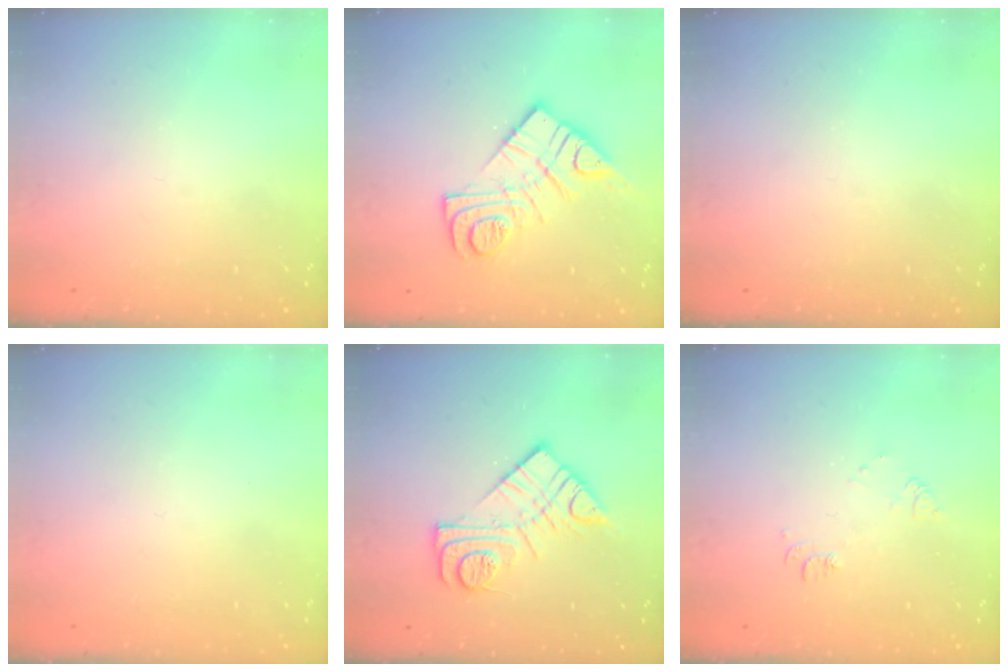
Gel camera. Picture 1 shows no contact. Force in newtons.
{"total": 13.9, "press": 13.8, "slide": 1.2}
{"total": 0.0}
{"total": 1.6, "press": 1.6, "slide": 0.1}
{"total": 12.3, "press": 12.2, "slide": 0.8}
{"total": 6.9, "press": 6.8, "slide": 0.8}